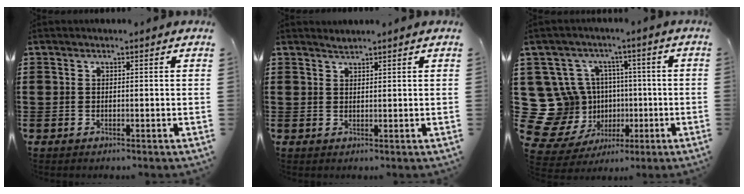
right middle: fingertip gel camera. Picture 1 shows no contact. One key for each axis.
{"total": 1.0, "fx": 1.0, "fy": 0.0, "fz": -0.1, "tx": -0.001, "ty": -0.001, "tz": 0.019}
{"total": 12.9, "fx": 0.6, "fy": 12.5, "fz": 3.3, "tx": -0.130, "ty": -0.007, "tz": 0.033}